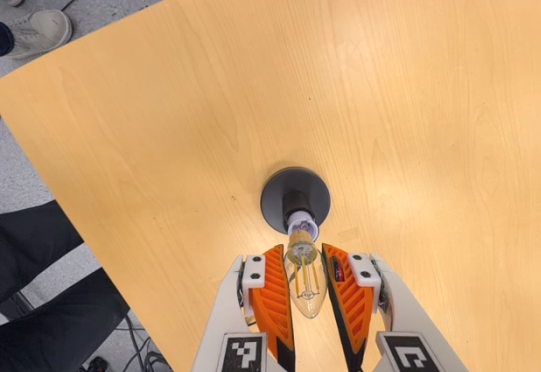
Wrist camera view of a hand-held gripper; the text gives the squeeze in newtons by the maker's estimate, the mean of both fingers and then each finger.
{"total": 10.8, "left": 10.1, "right": 11.6}